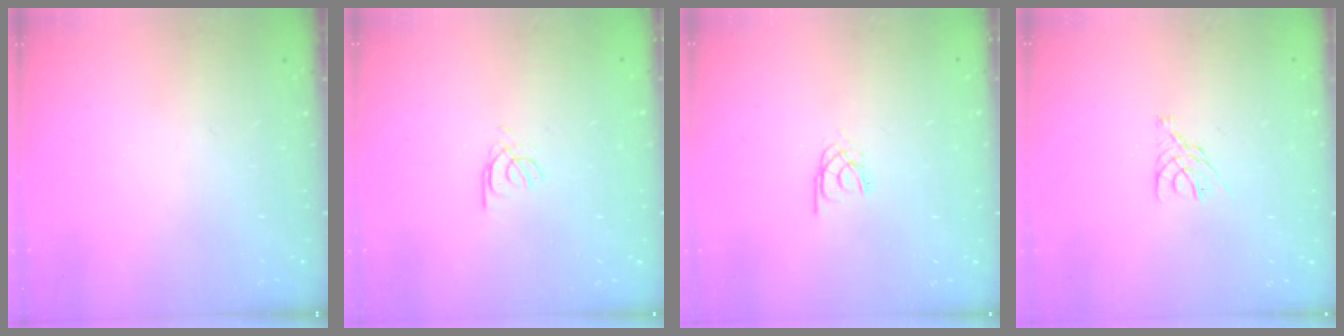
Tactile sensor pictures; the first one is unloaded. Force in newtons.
{"total": 2.4, "press": 2.4, "slide": 0.4}
{"total": 1.9, "press": 1.9, "slide": 0.3}
{"total": 6.6, "press": 6.5, "slide": 0.7}